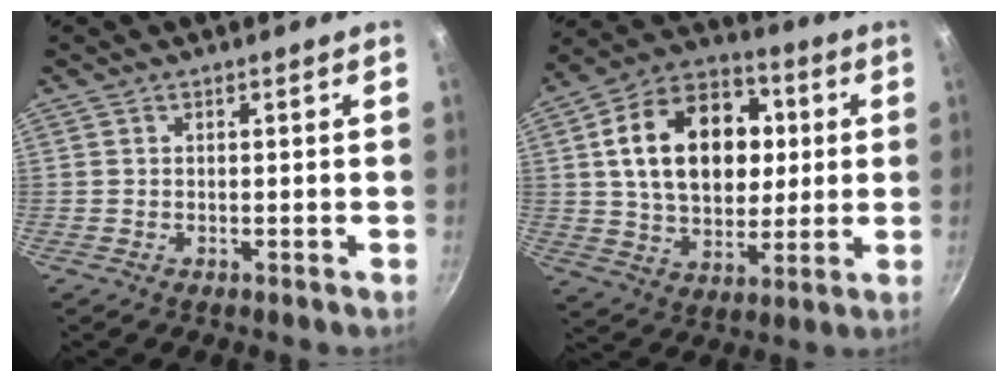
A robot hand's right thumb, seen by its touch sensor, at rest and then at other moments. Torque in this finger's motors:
{"motor_torque": [0.82, 4.03, 1.83, 0.33, 0.19]}